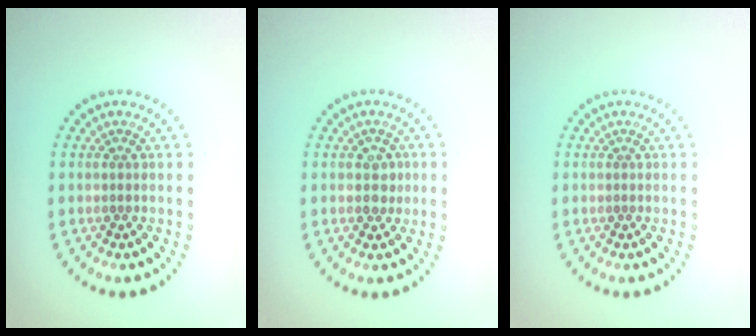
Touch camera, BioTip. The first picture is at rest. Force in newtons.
{"total": 1.6, "press": 1.6, "slide": 0.1}
{"total": 0.0}